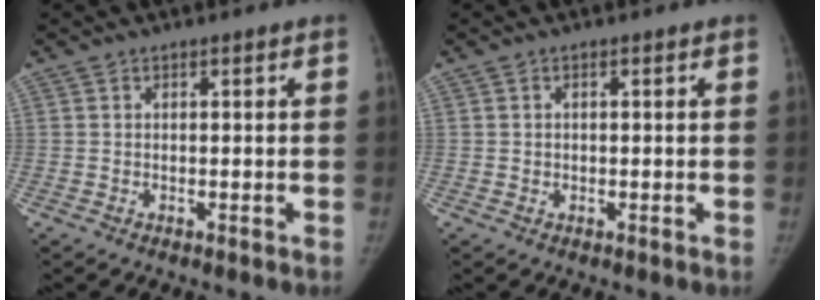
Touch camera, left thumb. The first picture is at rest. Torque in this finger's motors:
{"motor_torque": [-0.14, -0.08, 0.27, -0.28, 0.06]}